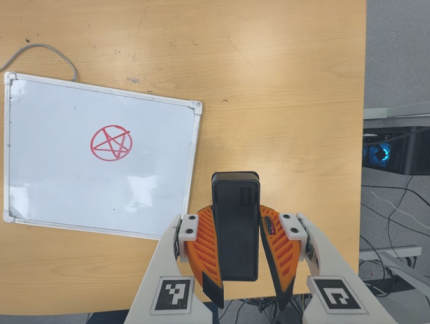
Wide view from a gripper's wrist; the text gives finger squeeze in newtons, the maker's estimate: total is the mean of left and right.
{"total": 9.4, "left": 7.6, "right": 11.3}